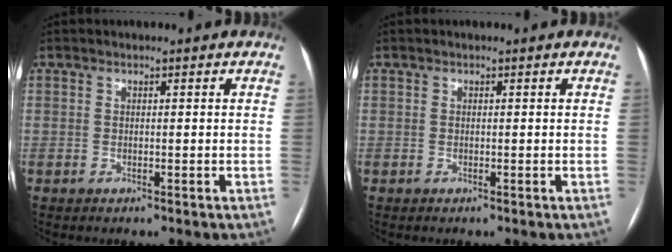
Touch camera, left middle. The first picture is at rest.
{"total": 0.0}